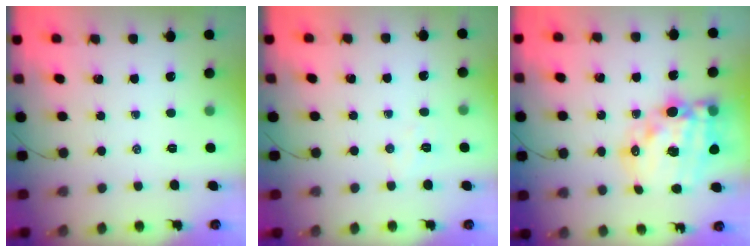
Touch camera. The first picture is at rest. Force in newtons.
{"total": 4.5, "press": 4.4, "slide": 1.0}
{"total": 20.4, "press": 19.9, "slide": 4.4}